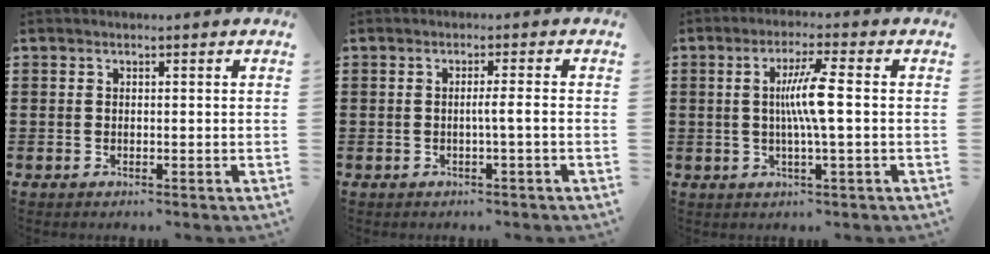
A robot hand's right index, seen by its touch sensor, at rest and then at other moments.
{"total": 2.3, "force": [-0.5, -0.3, 2.2], "torque": [-0.038, -0.006, -0.012]}
{"total": 6.4, "force": [0.1, -0.1, 6.4], "torque": [-0.124, -0.007, -0.006]}